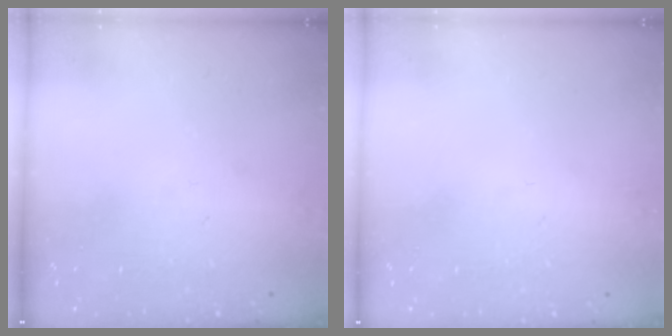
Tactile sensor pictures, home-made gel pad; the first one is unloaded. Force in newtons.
{"total": 0.9, "press": 0.9, "slide": 0.1}